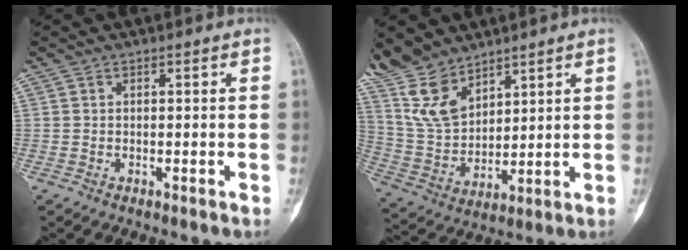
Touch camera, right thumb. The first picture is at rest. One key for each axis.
{"total": 12.3, "fx": 9.7, "fy": 5.7, "fz": 5.0, "tx": -0.087, "ty": -0.047, "tz": 0.210}